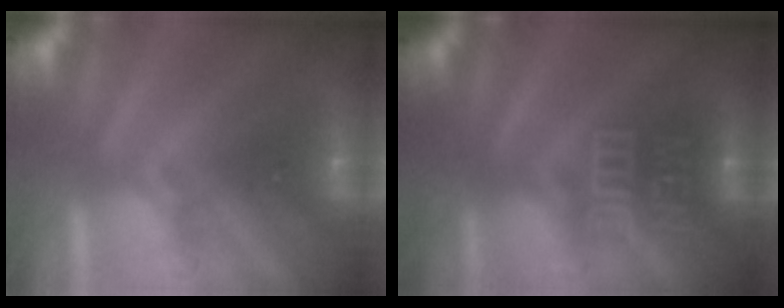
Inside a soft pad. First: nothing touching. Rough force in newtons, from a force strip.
{"total": 3.2}